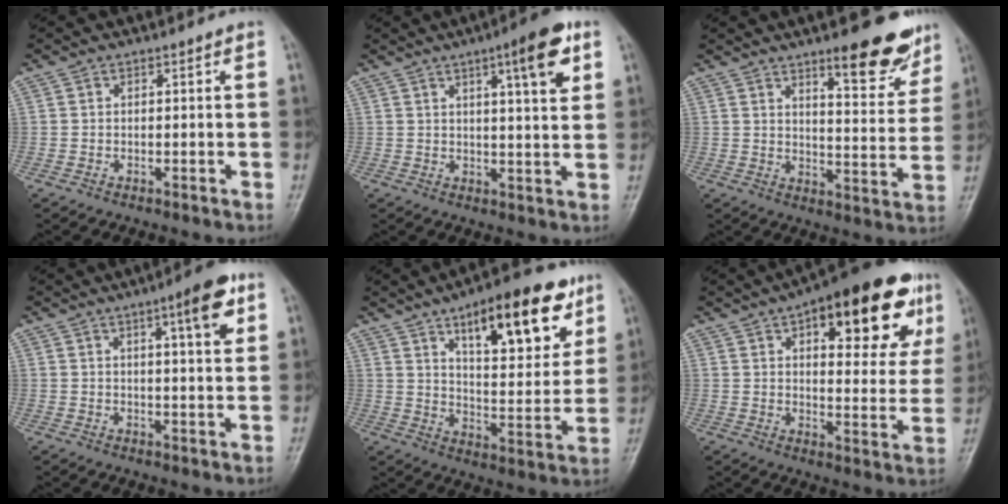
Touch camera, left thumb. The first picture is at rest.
{"total": 9.2, "force": [4.4, 1.9, 7.9], "torque": [-0.102, -0.017, 0.058]}
{"total": 12.5, "force": [8.6, 3.4, 8.4], "torque": [-0.077, -0.057, 0.122]}
{"total": 7.9, "force": [3.8, 1.7, 6.7], "torque": [-0.086, -0.015, 0.050]}
{"total": 20.1, "force": [11.0, 7.4, 15.1], "torque": [-0.176, -0.049, 0.168]}
{"total": 23.0, "force": [11.2, 9.2, 17.8], "torque": [-0.198, -0.012, 0.151]}